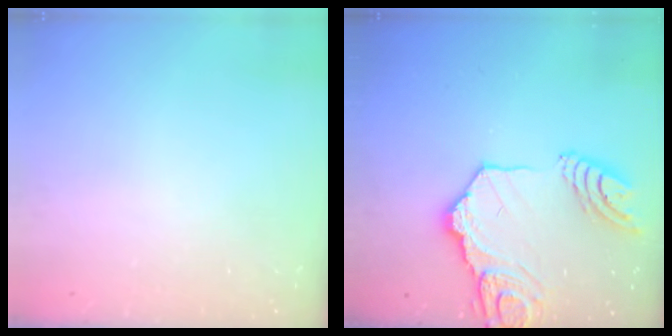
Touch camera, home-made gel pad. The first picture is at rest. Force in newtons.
{"total": 16.5, "press": 16.4, "slide": 1.7}